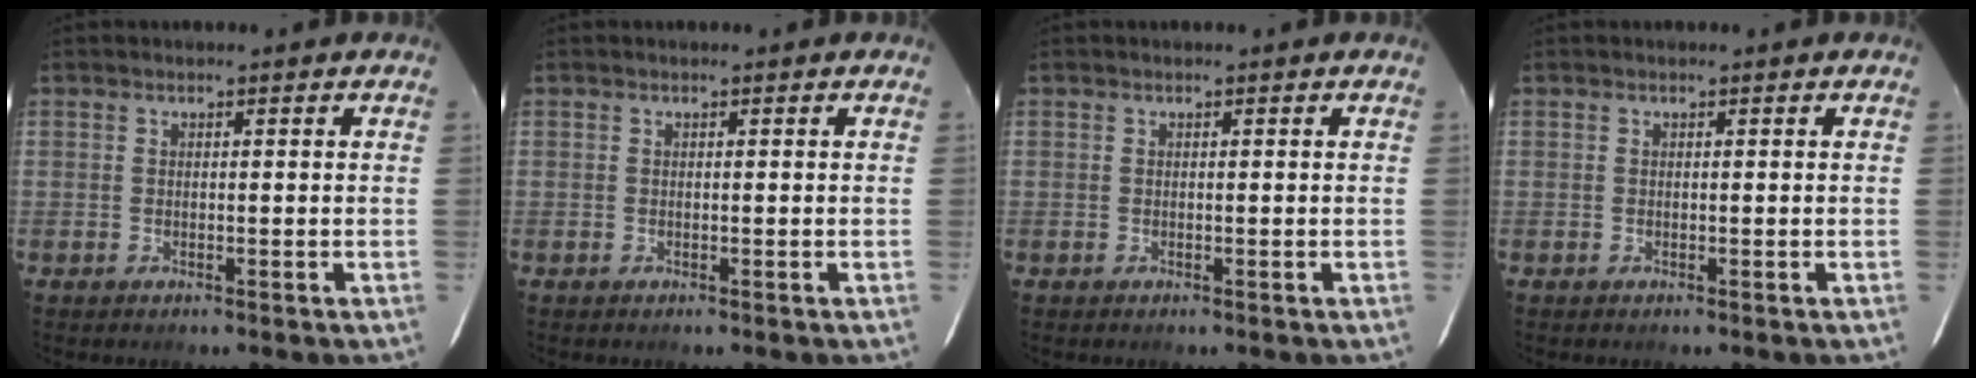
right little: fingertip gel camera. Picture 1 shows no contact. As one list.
[{"total": 0.0}, {"total": 0.0}, {"total": 0.0}]